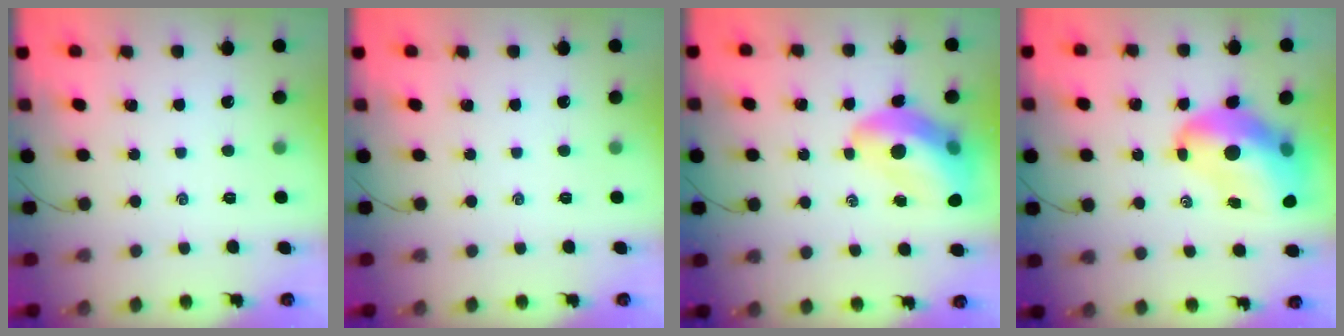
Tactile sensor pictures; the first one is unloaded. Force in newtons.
{"total": 0.0}
{"total": 13.8, "press": 13.4, "slide": 3.4}
{"total": 15.4, "press": 14.7, "slide": 4.5}